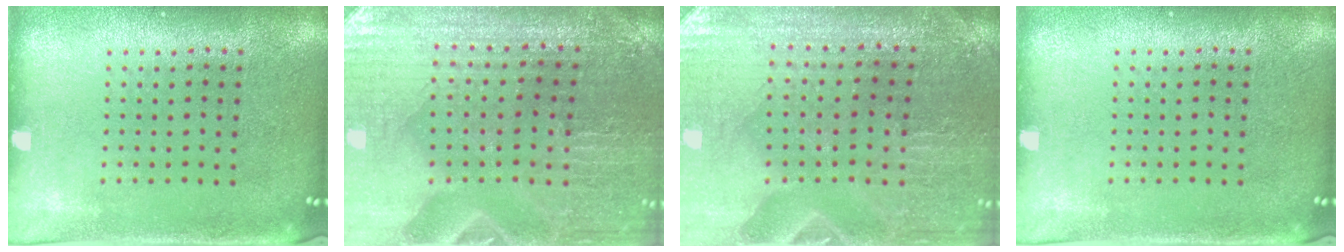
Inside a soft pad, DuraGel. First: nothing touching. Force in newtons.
{"total": 1.7, "press": 1.7, "slide": 0.2}
{"total": 1.2, "press": 1.2, "slide": 0.0}
{"total": 0.0}